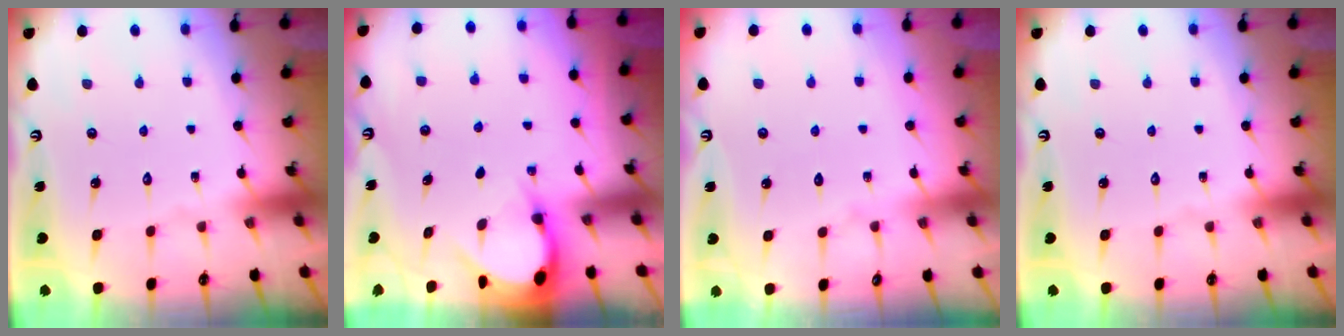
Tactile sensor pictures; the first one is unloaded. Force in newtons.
{"total": 3.7, "press": 3.7, "slide": 0.2}
{"total": 3.6, "press": 3.6, "slide": 0.4}
{"total": 0.0}